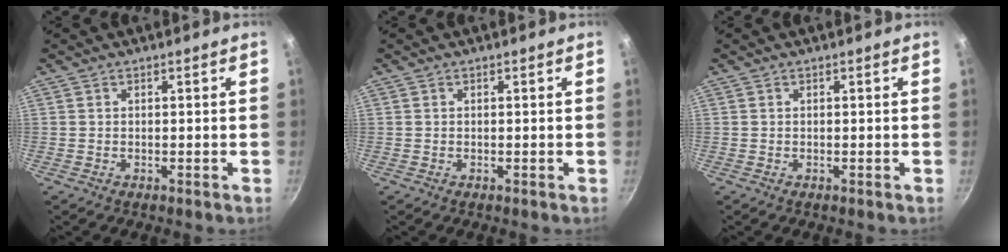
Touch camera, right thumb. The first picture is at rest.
{"total": 0.0}
{"total": 0.0}